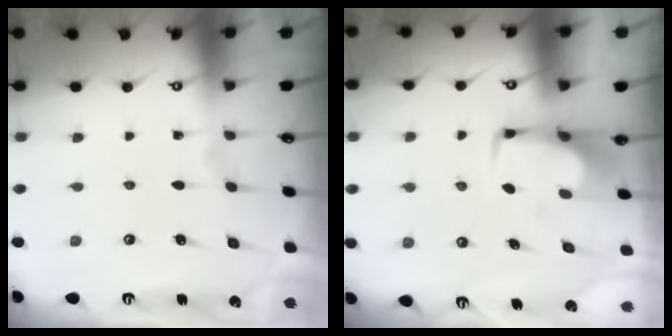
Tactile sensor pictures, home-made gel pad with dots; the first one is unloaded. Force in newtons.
{"total": 1.8, "press": 1.7, "slide": 0.7}